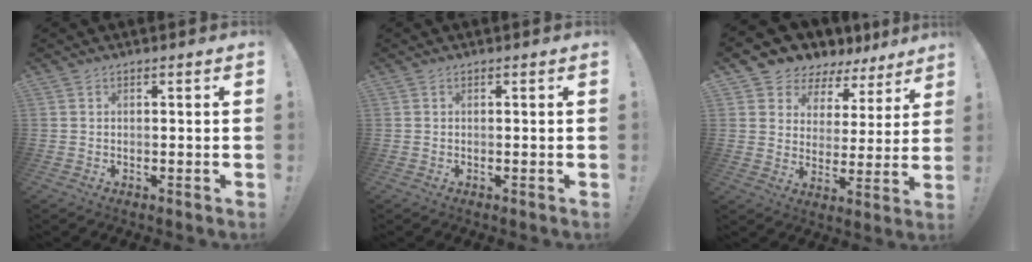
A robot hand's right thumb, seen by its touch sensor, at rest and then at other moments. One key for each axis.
{"total": 0.0}
{"total": 6.2, "fx": 4.7, "fy": 4.0, "fz": 0.7, "tx": -0.019, "ty": -0.047, "tz": 0.092}